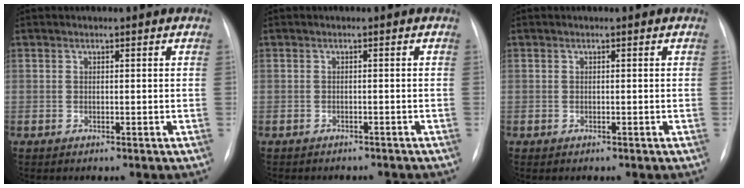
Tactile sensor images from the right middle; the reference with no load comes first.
{"total": 4.5, "force": [-4.0, 1.9, 1.0], "torque": [-0.010, 0.002, -0.045]}
{"total": 0.0}